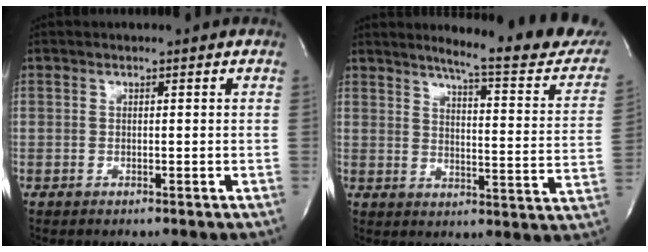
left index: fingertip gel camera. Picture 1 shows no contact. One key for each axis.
{"total": 18.5, "fx": 16.5, "fy": 1.1, "fz": 8.4, "tx": -0.105, "ty": -0.073, "tz": 0.191}